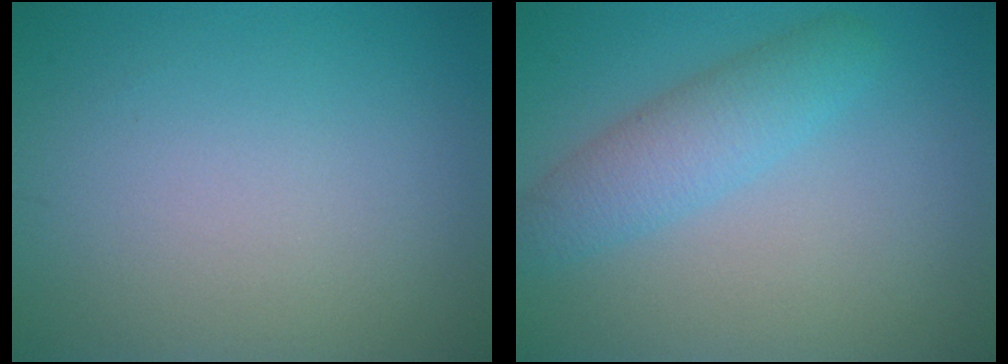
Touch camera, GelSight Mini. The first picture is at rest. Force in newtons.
{"total": 3.7, "press": 3.6, "slide": 0.2}